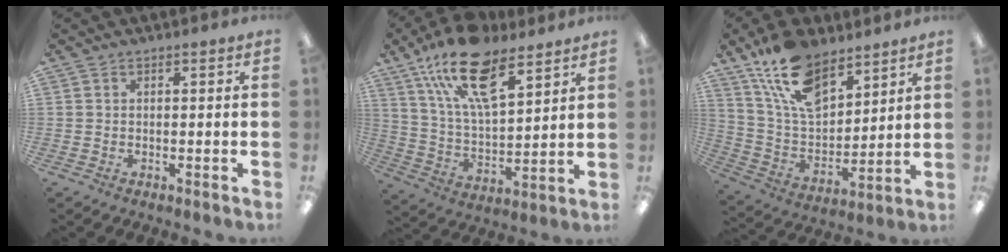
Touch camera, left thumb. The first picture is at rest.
{"total": 19.4, "force": [12.0, 8.3, 12.7], "torque": [-0.224, -0.052, 0.213]}
{"total": 14.6, "force": [10.1, 7.5, 7.4], "torque": [-0.140, -0.048, 0.190]}